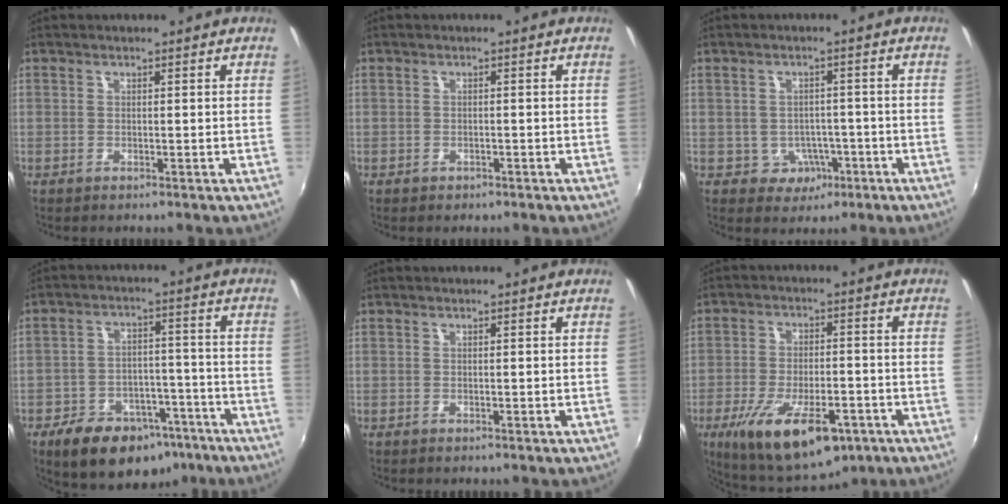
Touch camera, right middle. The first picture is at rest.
{"total": 1.3, "force": [-0.8, 1.0, 0.2], "torque": [-0.006, -0.003, -0.011]}
{"total": 4.7, "force": [-1.9, 4.2, 1.1], "torque": [-0.032, 0.010, -0.014]}
{"total": 15.9, "force": [-10.3, 9.3, 7.8], "torque": [-0.159, 0.013, -0.138]}
{"total": 0.0}
{"total": 17.8, "force": [-9.6, 7.0, 13.2], "torque": [-0.254, -0.045, -0.143]}